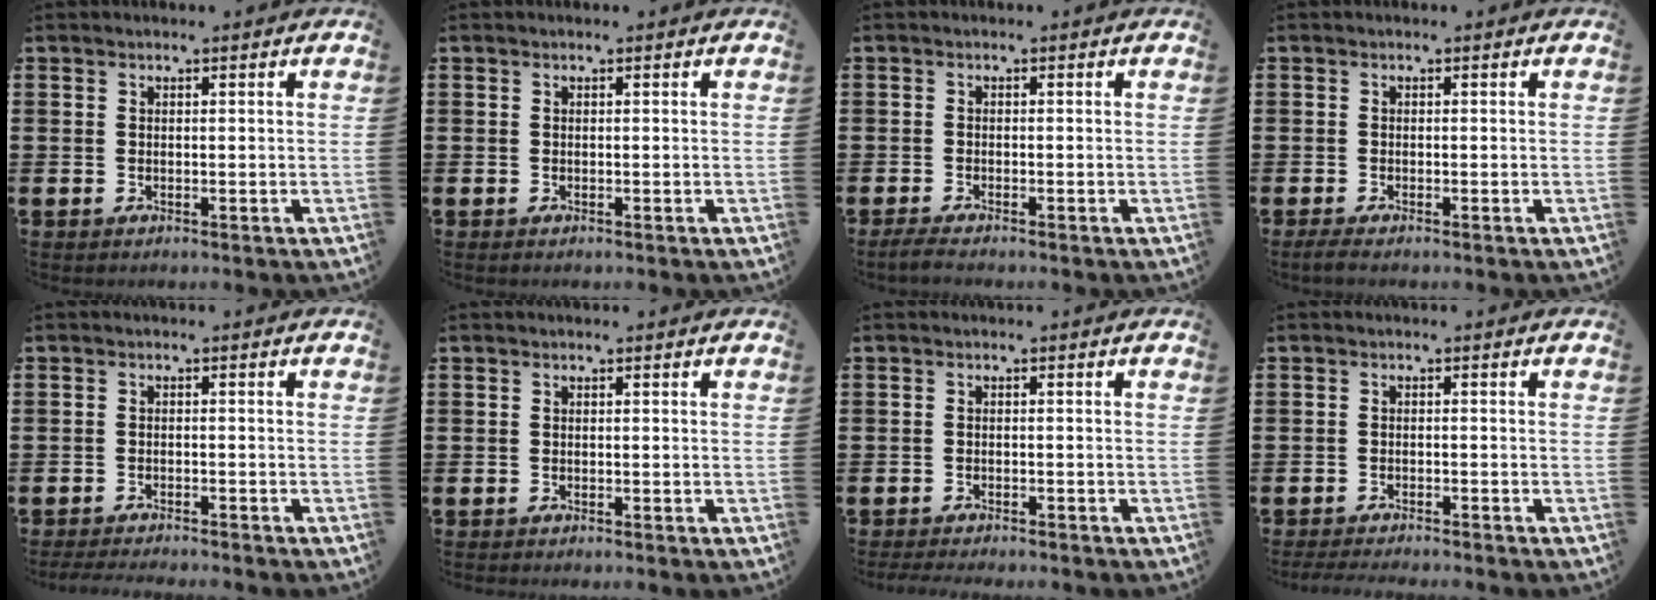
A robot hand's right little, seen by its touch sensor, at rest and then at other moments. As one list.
[{"total": 0.0}, {"total": 0.9, "force": [-0.7, 0.0, 0.7], "torque": [-0.011, -0.002, -0.013]}, {"total": 0.5, "force": [-0.3, 0.0, 0.5], "torque": [-0.008, -0.002, -0.005]}, {"total": 1.5, "force": [-1.5, -0.1, 0.3], "torque": [-0.005, 0.002, -0.029]}, {"total": 0.0}, {"total": 1.1, "force": [-1.1, 0.0, 0.1], "torque": [-0.004, -0.001, -0.022]}, {"total": 1.5, "force": [-1.4, -0.1, 0.3], "torque": [-0.005, 0.002, -0.028]}]